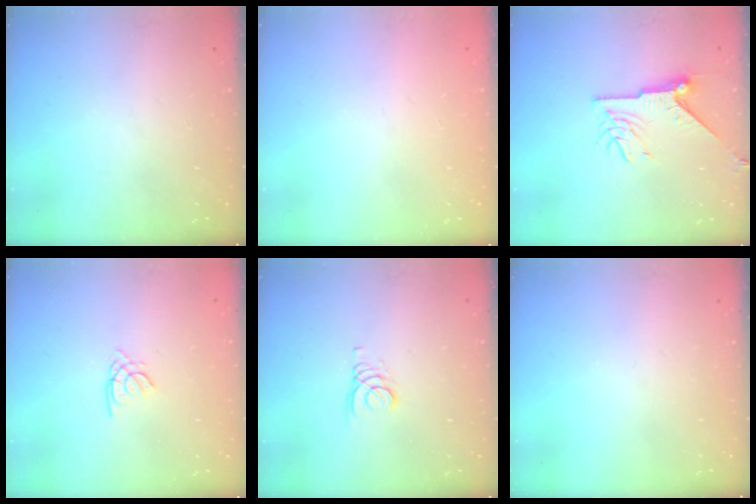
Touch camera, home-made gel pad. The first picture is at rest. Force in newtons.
{"total": 1.0, "press": 0.9, "slide": 0.2}
{"total": 8.4, "press": 8.4, "slide": 0.0}
{"total": 1.2, "press": 1.1, "slide": 0.3}
{"total": 2.4, "press": 2.4, "slide": 0.2}
{"total": 0.0}